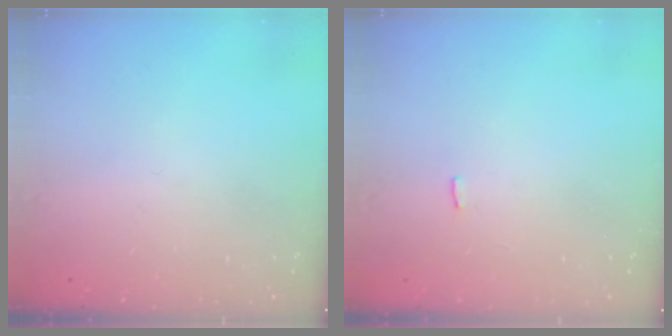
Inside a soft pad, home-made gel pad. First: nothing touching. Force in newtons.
{"total": 1.5, "press": 1.4, "slide": 0.3}